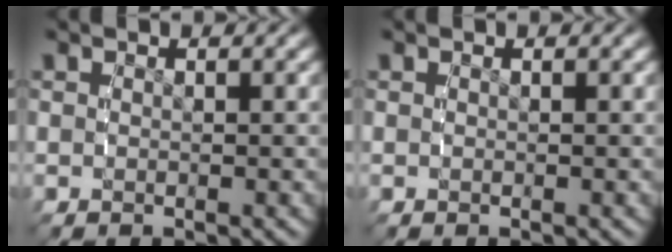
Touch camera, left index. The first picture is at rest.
{"total": 0.0}